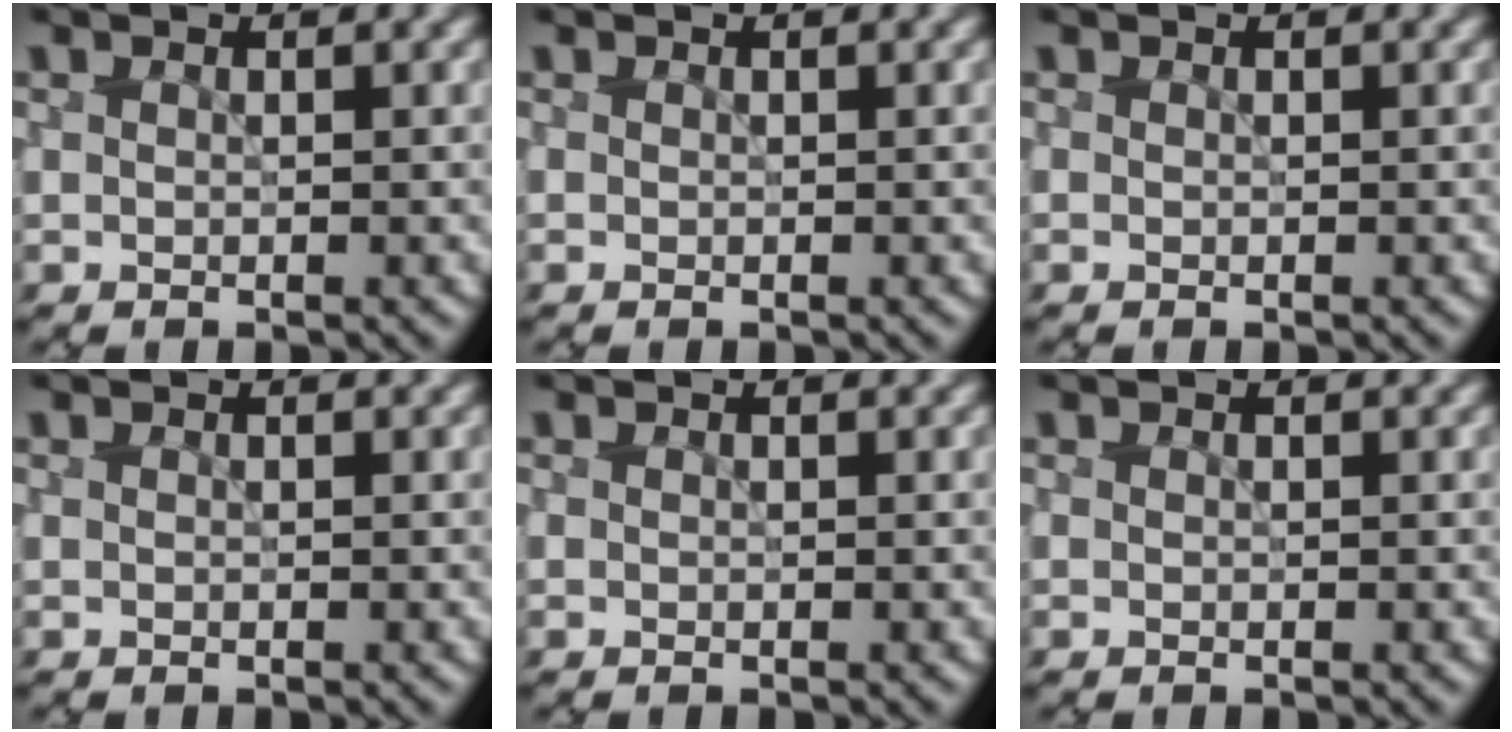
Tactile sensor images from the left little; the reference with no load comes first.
{"total": 0.0}
{"total": 0.0}
{"total": 0.0}
{"total": 0.0}
{"total": 0.0}